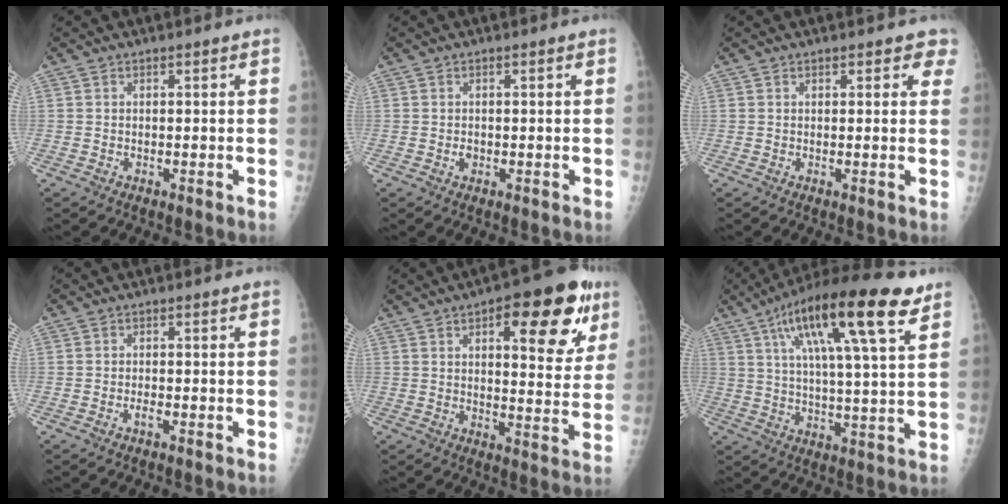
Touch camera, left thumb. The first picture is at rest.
{"total": 1.0, "force": [-0.2, 0.8, 0.6], "torque": [-0.006, 0.001, -0.002]}
{"total": 2.9, "force": [2.1, 1.5, 1.4], "torque": [0.018, -0.004, 0.017]}
{"total": 1.3, "force": [-0.7, 0.5, 1.0], "torque": [-0.019, 0.003, -0.012]}
{"total": 17.7, "force": [8.0, 6.8, 14.2], "torque": [-0.143, -0.019, 0.102]}
{"total": 21.1, "force": [10.6, 4.6, 17.7], "torque": [-0.283, -0.006, 0.170]}